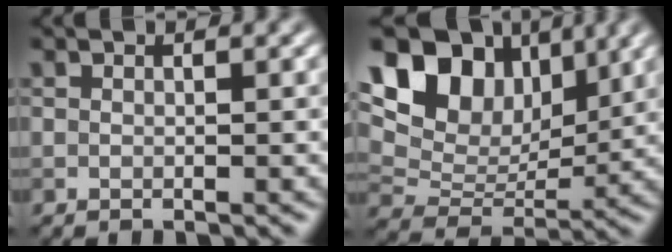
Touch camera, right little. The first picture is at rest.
{"total": 11.9, "force": [5.8, 8.0, 6.6], "torque": [-0.125, 0.032, 0.089]}